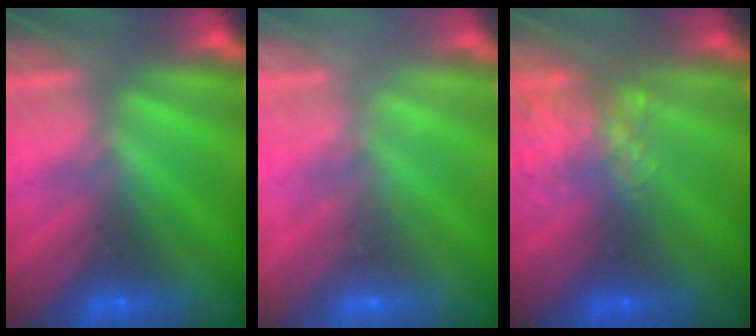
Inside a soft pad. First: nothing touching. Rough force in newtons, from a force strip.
{"total": 2.3}
{"total": 7.1}